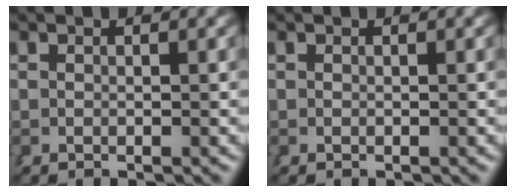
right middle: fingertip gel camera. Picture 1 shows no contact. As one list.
[{"total": 0.0}]